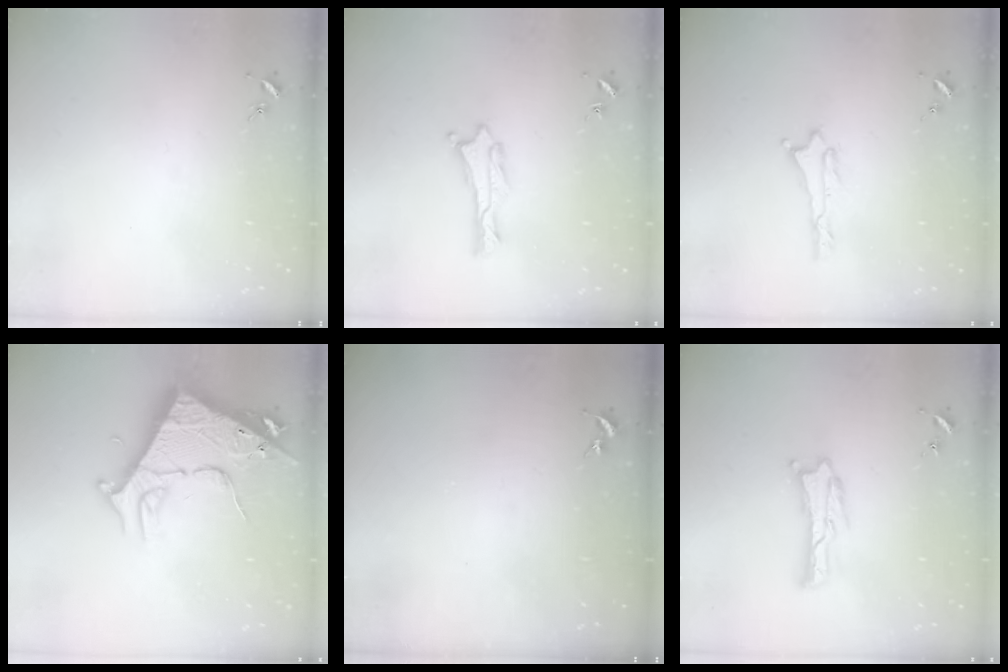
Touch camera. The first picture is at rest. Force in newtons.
{"total": 0.0}
{"total": 0.0}
{"total": 10.3, "press": 10.2, "slide": 1.3}
{"total": 0.0}
{"total": 0.8, "press": 0.8, "slide": 0.2}